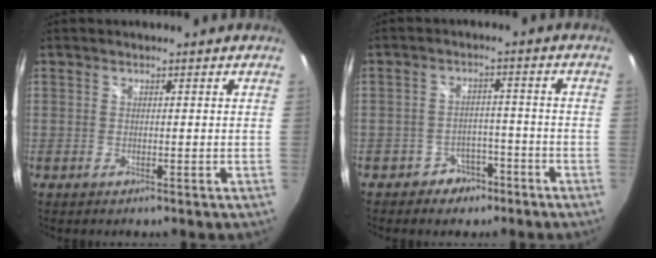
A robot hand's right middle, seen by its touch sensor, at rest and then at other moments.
{"total": 5.3, "force": [-3.6, 3.7, 1.0], "torque": [-0.024, 0.017, -0.047]}